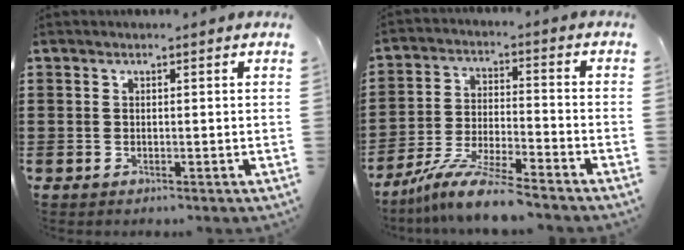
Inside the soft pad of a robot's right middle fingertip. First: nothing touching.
{"total": 9.2, "force": [-8.1, 0.1, 4.5], "torque": [-0.093, 0.000, -0.159]}